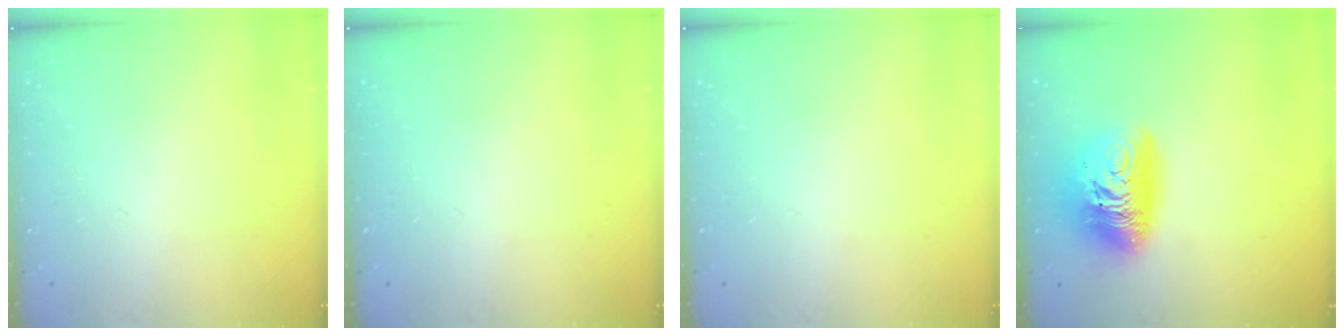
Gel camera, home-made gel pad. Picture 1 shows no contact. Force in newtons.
{"total": 0.0}
{"total": 0.0}
{"total": 14.4, "press": 14.3, "slide": 1.2}